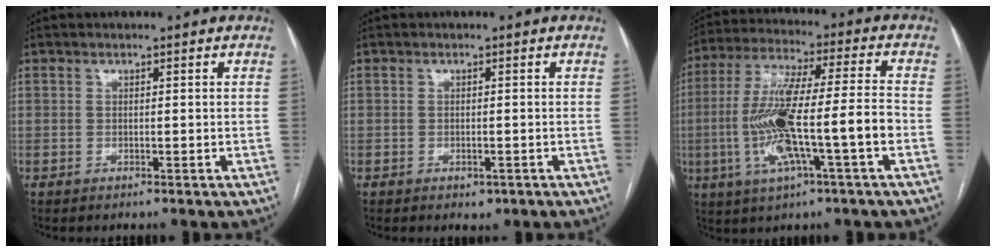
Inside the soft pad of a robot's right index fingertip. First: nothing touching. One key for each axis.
{"total": 1.5, "fx": -0.8, "fy": 0.8, "fz": 1.0, "tx": -0.011, "ty": 0.000, "tz": -0.004}
{"total": 15.5, "fx": -3.6, "fy": 1.0, "fz": 15.0, "tx": -0.297, "ty": 0.008, "tz": -0.063}